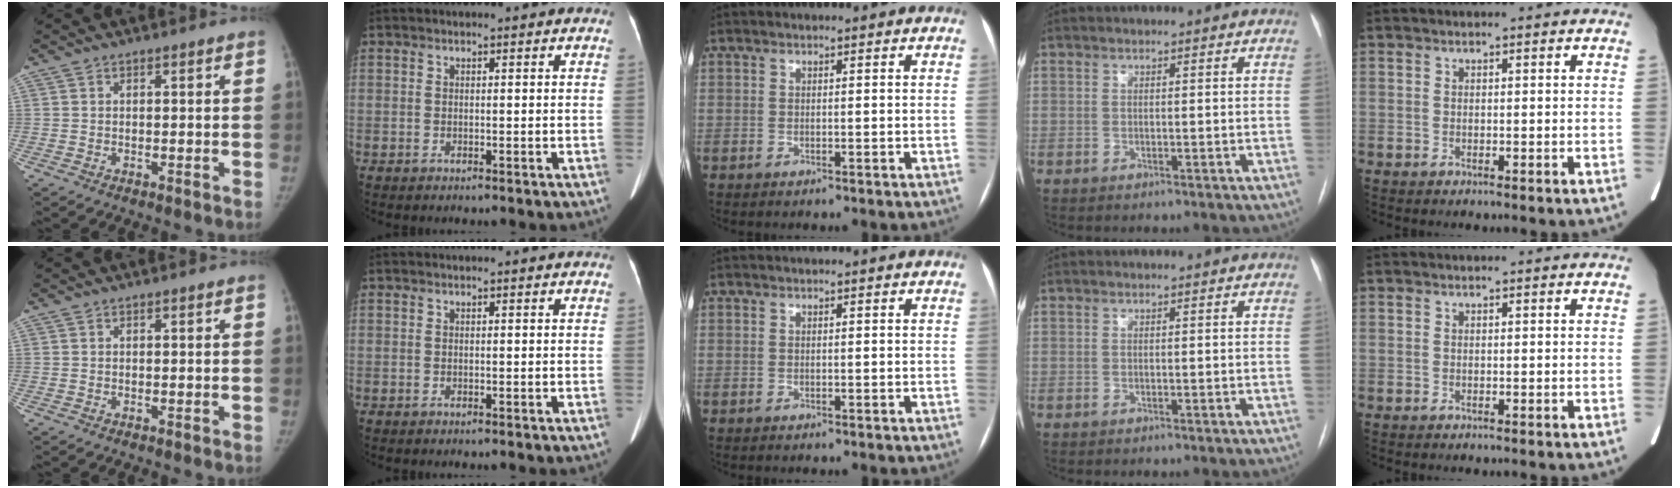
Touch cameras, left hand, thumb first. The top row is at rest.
{}